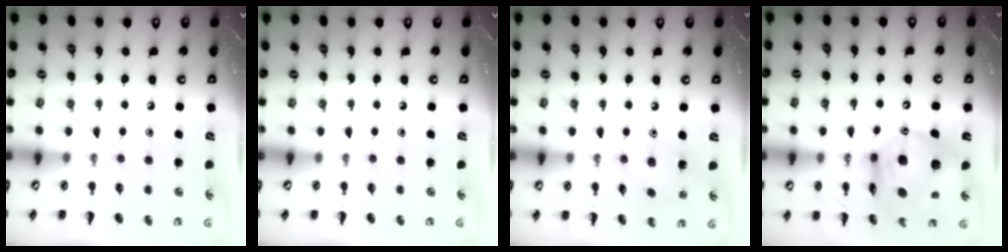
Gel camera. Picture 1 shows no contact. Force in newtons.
{"total": 0.0}
{"total": 5.9, "press": 5.8, "slide": 1.3}
{"total": 13.1, "press": 12.5, "slide": 3.9}